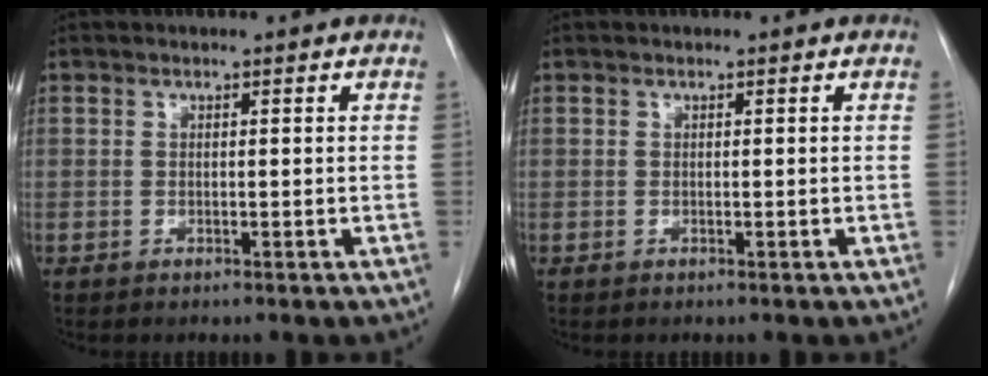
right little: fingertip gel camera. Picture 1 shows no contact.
{"total": 0.0}